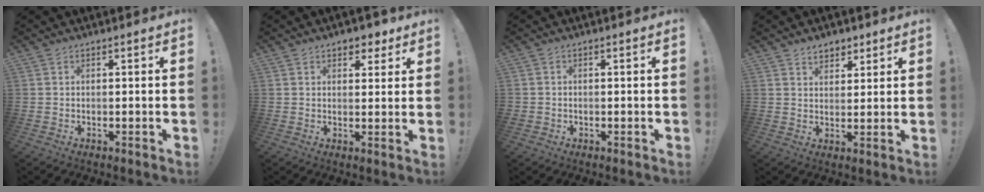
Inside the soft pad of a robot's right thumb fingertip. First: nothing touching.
{"total": 4.6, "force": [3.1, 2.9, 1.8], "torque": [-0.003, -0.018, 0.051]}
{"total": 1.2, "force": [-0.3, 1.2, 0.1], "torque": [-0.006, 0.006, -0.004]}
{"total": 4.7, "force": [3.5, 3.0, 0.9], "torque": [0.002, -0.024, 0.061]}